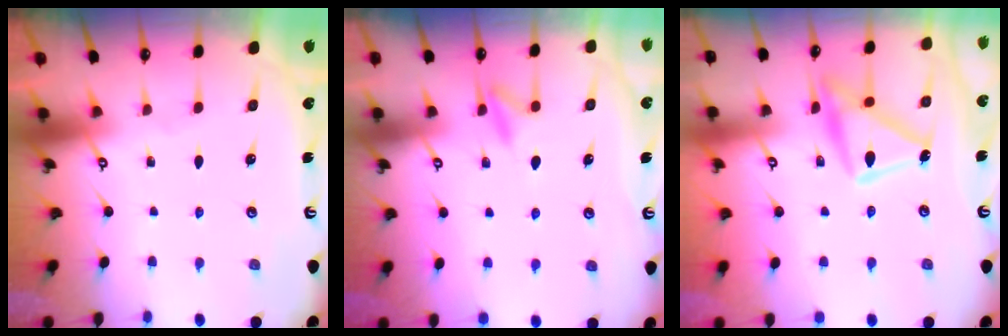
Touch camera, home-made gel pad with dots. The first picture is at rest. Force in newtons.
{"total": 7.8, "press": 7.8, "slide": 0.8}
{"total": 16.0, "press": 16.0, "slide": 0.7}